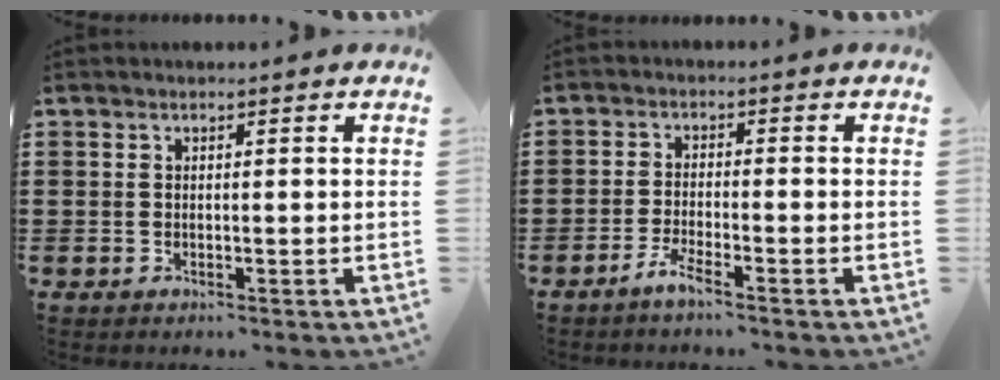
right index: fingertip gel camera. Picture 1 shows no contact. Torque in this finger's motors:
{"motor_torque": [0.35, 0.60, 0.05, 0.02]}